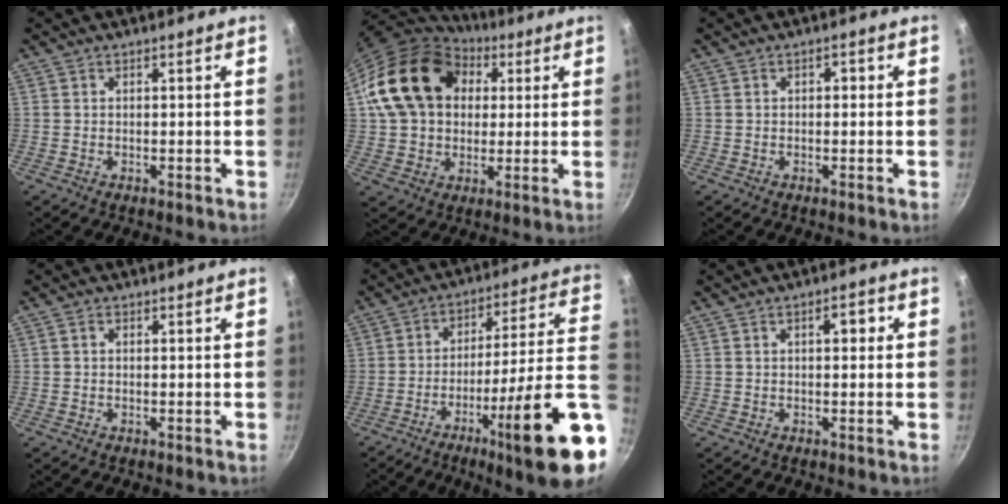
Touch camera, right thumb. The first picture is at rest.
{"total": 20.5, "force": [5.2, 15.7, 12.1], "torque": [-0.192, 0.022, 0.086]}
{"total": 1.6, "force": [0.2, 1.0, 1.2], "torque": [-0.012, 0.007, 0.001]}
{"total": 0.6, "force": [0.2, 0.5, 0.3], "torque": [-0.005, 0.004, 0.004]}
{"total": 23.0, "force": [-7.6, 2.7, 21.5], "torque": [-0.284, 0.022, -0.114]}
{"total": 3.3, "force": [0.8, 1.7, 2.8], "torque": [-0.028, 0.007, 0.009]}